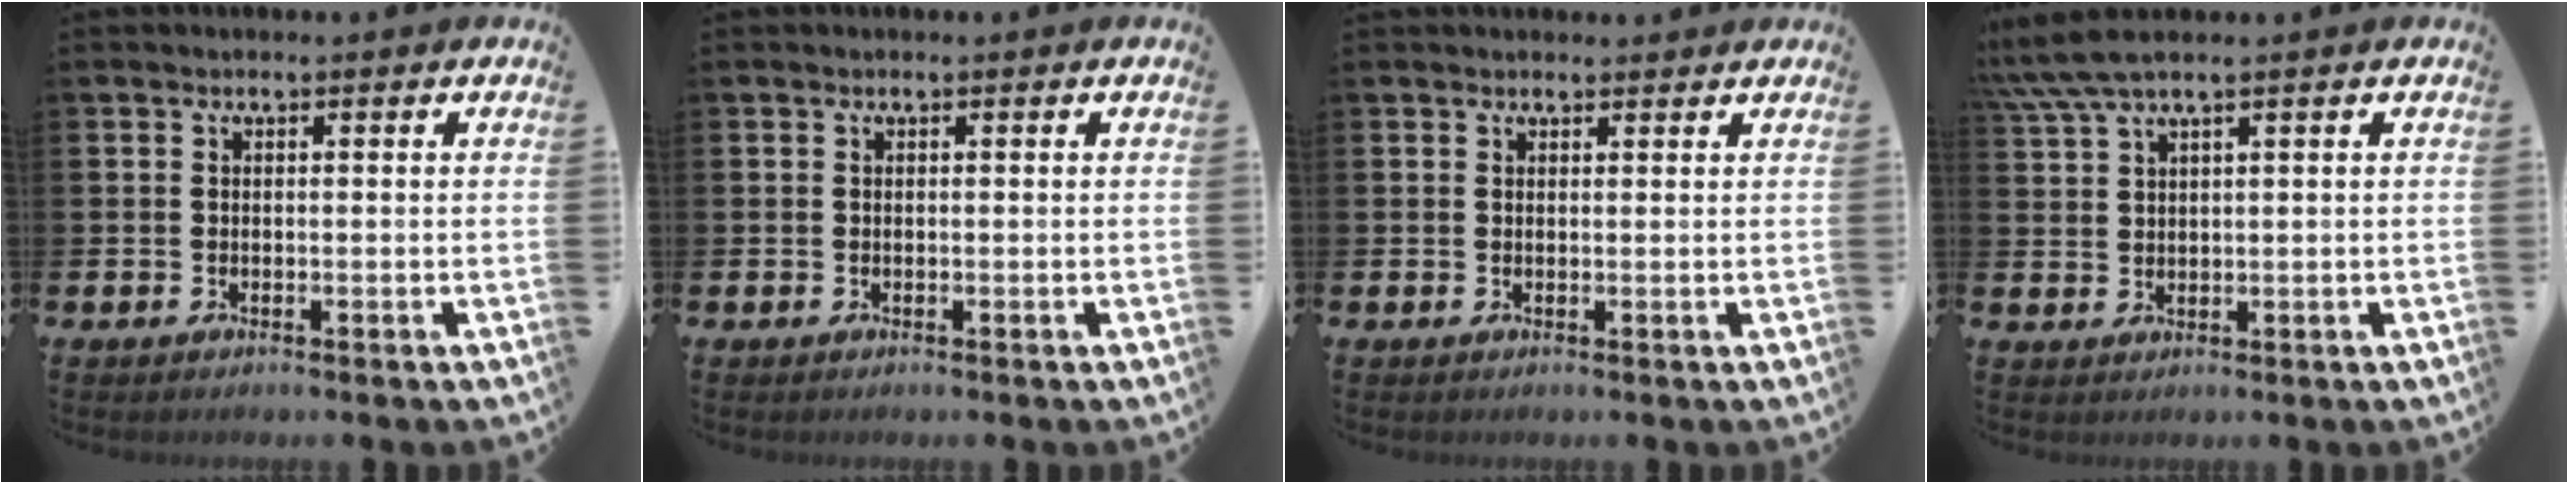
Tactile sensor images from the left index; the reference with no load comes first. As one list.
[{"total": 0.0}, {"total": 1.2, "force": [1.1, 0.4, 0.1], "torque": [0.007, 0.000, 0.020]}, {"total": 4.5, "force": [3.5, 0.3, 2.9], "torque": [-0.067, -0.002, 0.065]}]